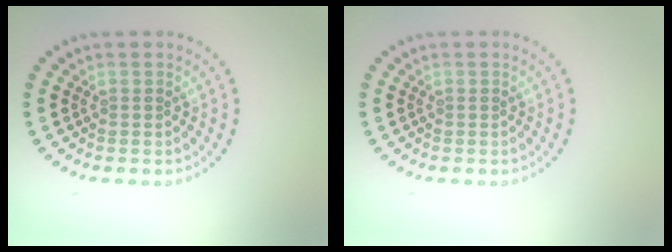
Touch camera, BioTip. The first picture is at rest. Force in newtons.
{"total": 0.0}